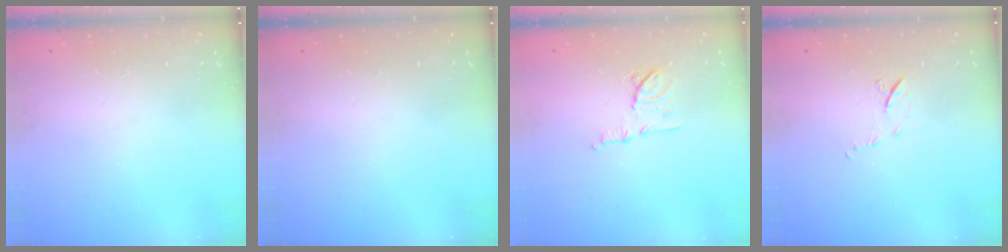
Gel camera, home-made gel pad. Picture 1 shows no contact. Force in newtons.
{"total": 0.0}
{"total": 9.5, "press": 9.5, "slide": 0.8}
{"total": 7.0, "press": 7.0, "slide": 0.7}